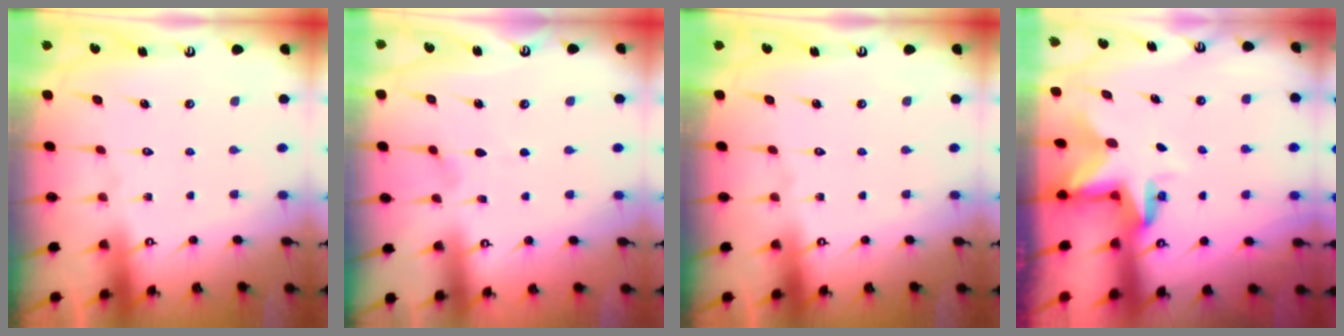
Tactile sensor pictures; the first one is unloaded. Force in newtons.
{"total": 3.0, "press": 2.5, "slide": 1.6}
{"total": 0.0}
{"total": 3.5, "press": 3.5, "slide": 0.2}